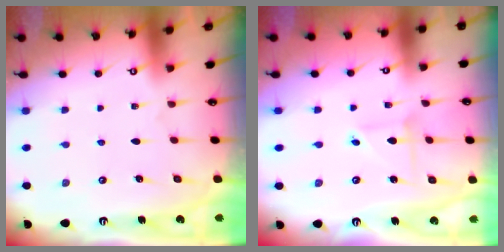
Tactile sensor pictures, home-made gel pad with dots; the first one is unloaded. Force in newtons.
{"total": 2.8, "press": 2.8, "slide": 0.2}